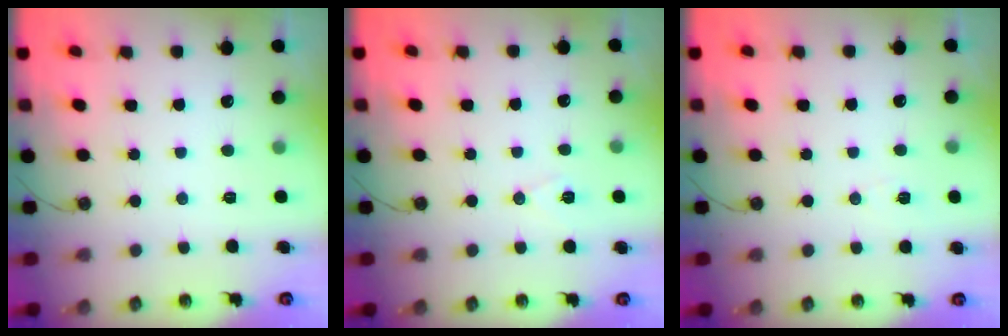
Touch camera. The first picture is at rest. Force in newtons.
{"total": 6.3, "press": 4.9, "slide": 4.0}
{"total": 4.2, "press": 3.8, "slide": 1.8}